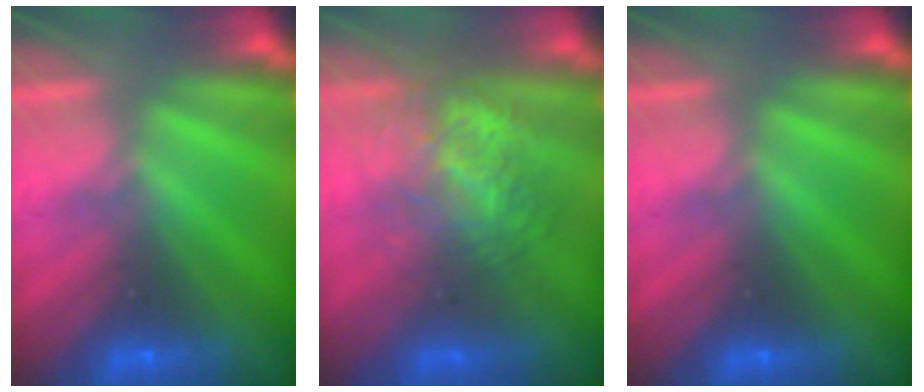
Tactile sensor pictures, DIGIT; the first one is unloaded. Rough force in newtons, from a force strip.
{"total": 3.7}
{"total": 0.0}